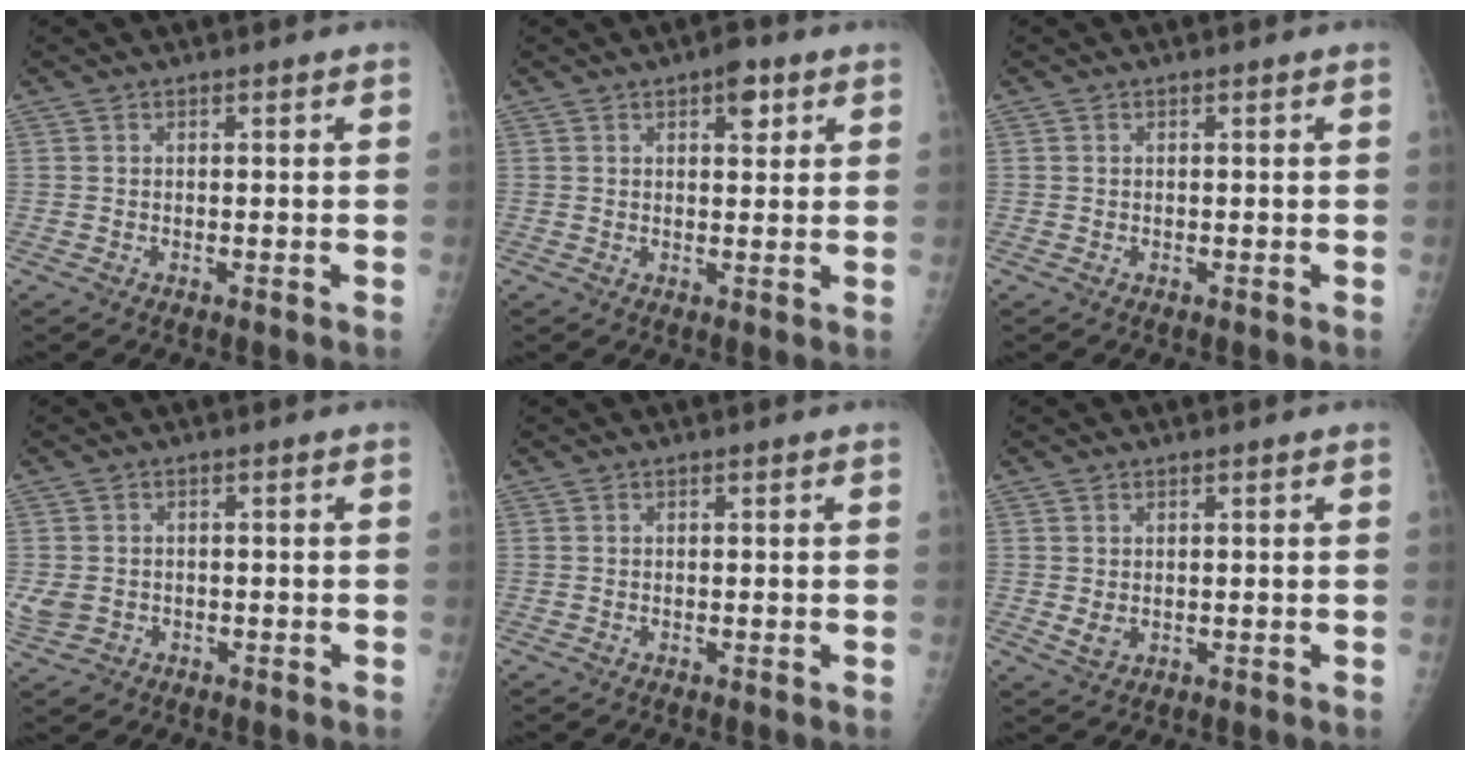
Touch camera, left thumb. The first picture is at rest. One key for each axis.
{"total": 4.0, "fx": 2.1, "fy": 1.8, "fz": 2.9, "tx": -0.025, "ty": -0.006, "tz": 0.024}
{"total": 0.0}
{"total": 4.1, "fx": -1.0, "fy": 3.5, "fz": 1.9, "tx": -0.039, "ty": 0.005, "tz": -0.009}
{"total": 0.0}
{"total": 2.0, "fx": 0.2, "fy": 1.3, "fz": 1.5, "tx": -0.023, "ty": -0.007, "tz": 0.010}